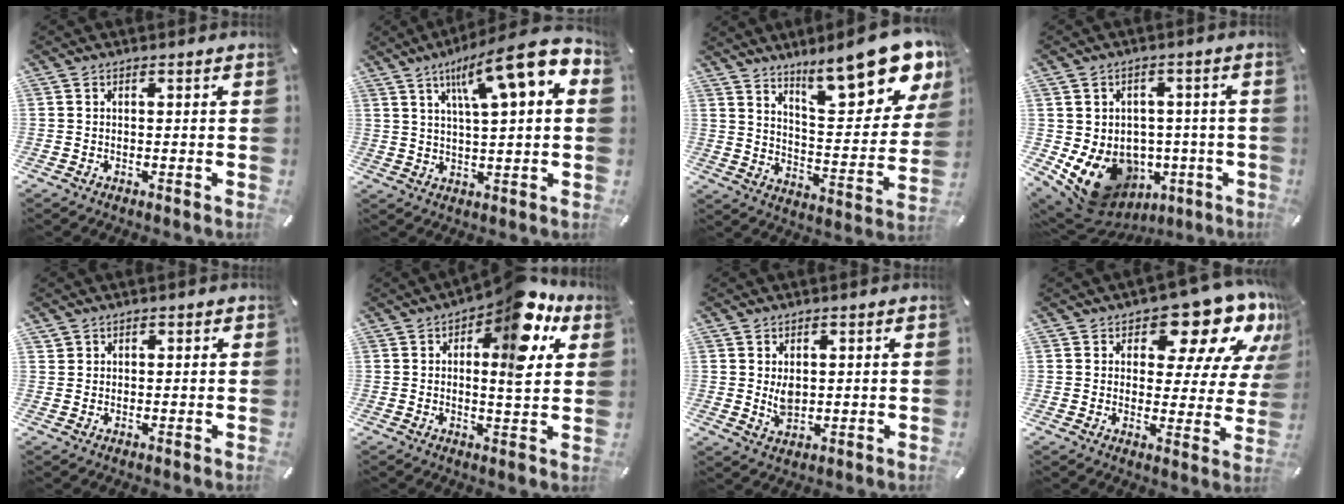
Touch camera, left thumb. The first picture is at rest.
{"total": 14.2, "force": [7.5, 2.2, 11.9], "torque": [-0.203, -0.035, 0.120]}
{"total": 19.9, "force": [14.4, 6.3, 12.2], "torque": [-0.167, -0.108, 0.239]}
{"total": 12.3, "force": [-4.1, 10.0, 6.0], "torque": [-0.125, 0.001, -0.062]}
{"total": 1.6, "force": [1.1, 1.2, 0.1], "torque": [-0.003, 0.000, 0.021]}
{"total": 16.6, "force": [8.1, 5.8, 13.3], "torque": [-0.169, -0.059, 0.122]}
{"total": 4.1, "force": [1.2, 2.8, 2.7], "torque": [-0.044, -0.007, 0.018]}
{"total": 16.7, "force": [11.4, 7.6, 9.6], "torque": [-0.128, -0.079, 0.188]}